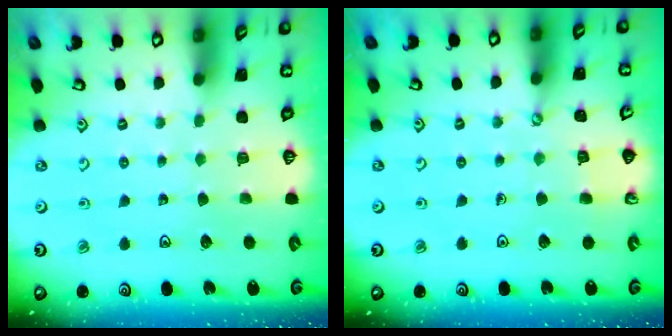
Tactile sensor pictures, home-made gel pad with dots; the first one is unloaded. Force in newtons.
{"total": 3.7, "press": 3.7, "slide": 0.5}